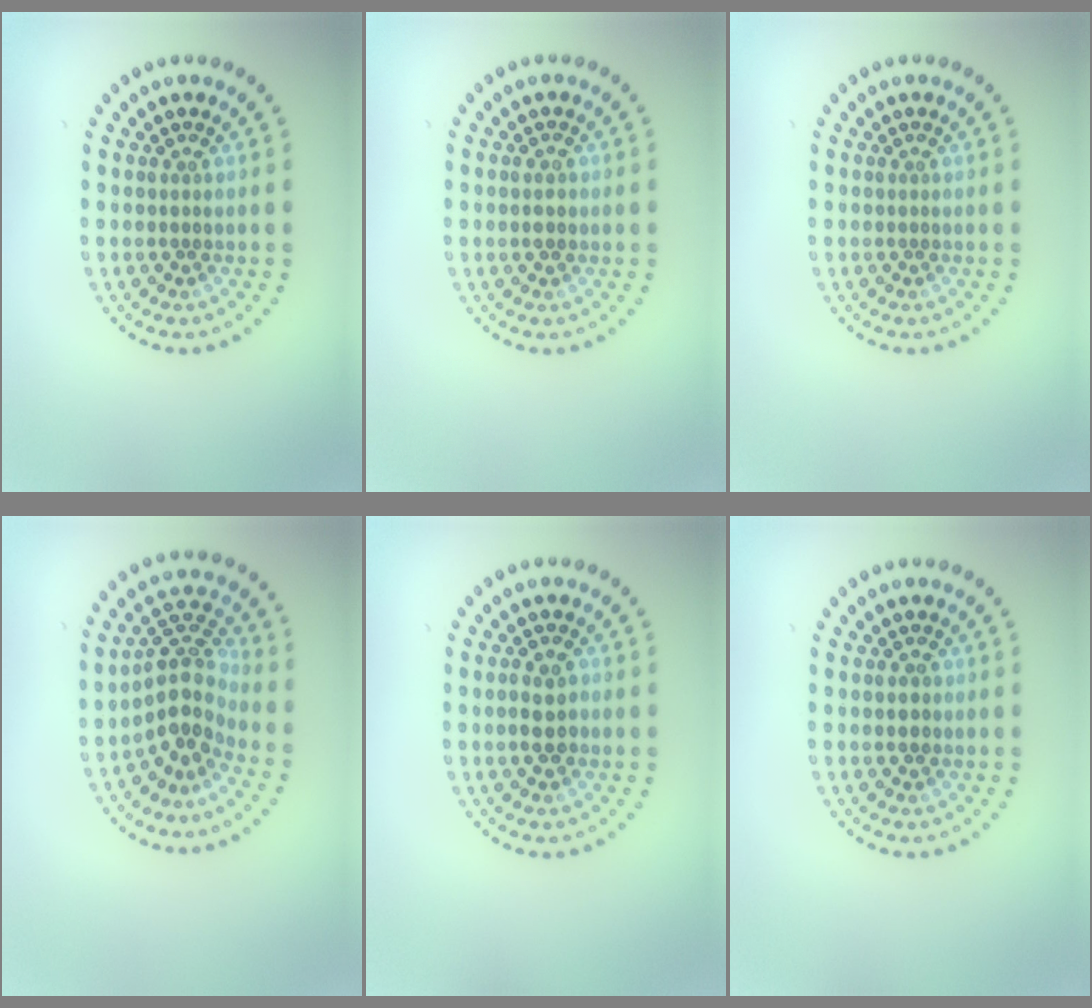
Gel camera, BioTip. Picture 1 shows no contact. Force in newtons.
{"total": 1.5, "press": 1.5, "slide": 0.1}
{"total": 0.0}
{"total": 4.2, "press": 3.2, "slide": 2.7}
{"total": 2.4, "press": 2.4, "slide": 0.4}
{"total": 1.7, "press": 1.7, "slide": 0.0}